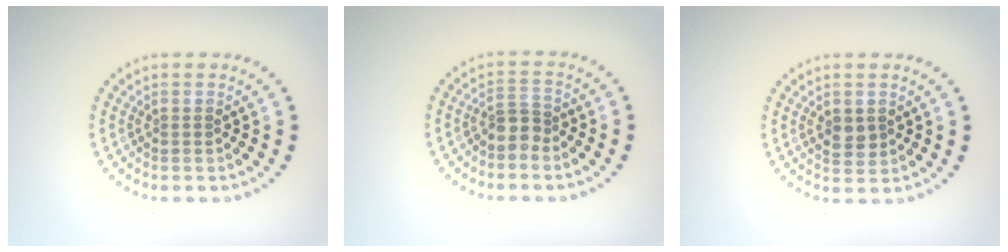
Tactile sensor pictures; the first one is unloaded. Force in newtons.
{"total": 2.2, "press": 1.7, "slide": 1.3}
{"total": 1.8, "press": 1.8, "slide": 0.1}